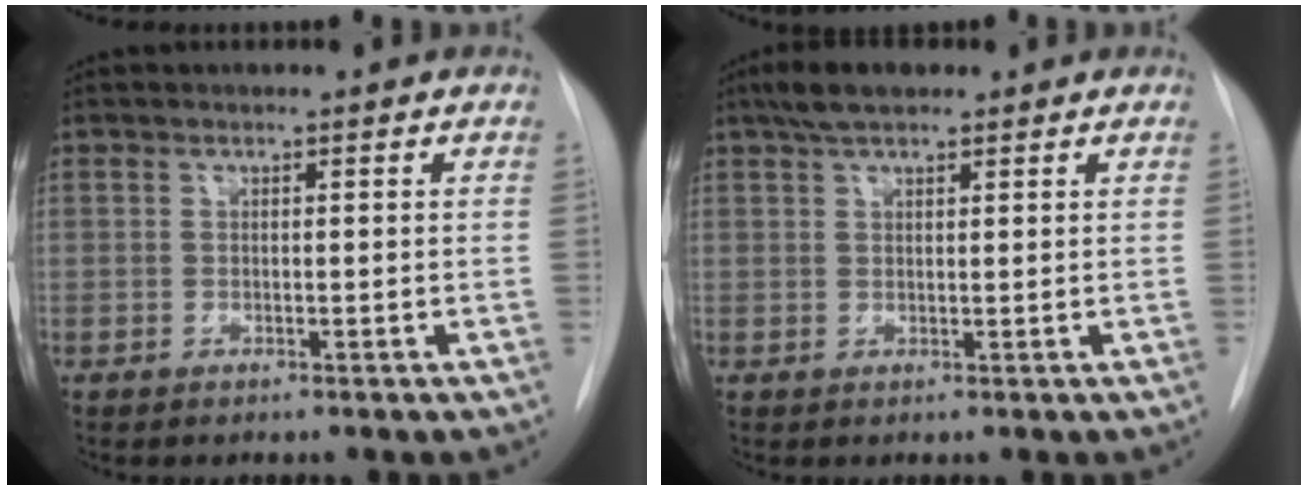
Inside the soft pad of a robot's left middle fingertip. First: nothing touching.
{"total": 4.3, "force": [3.2, 1.5, 2.6], "torque": [-0.055, 0.016, 0.056]}